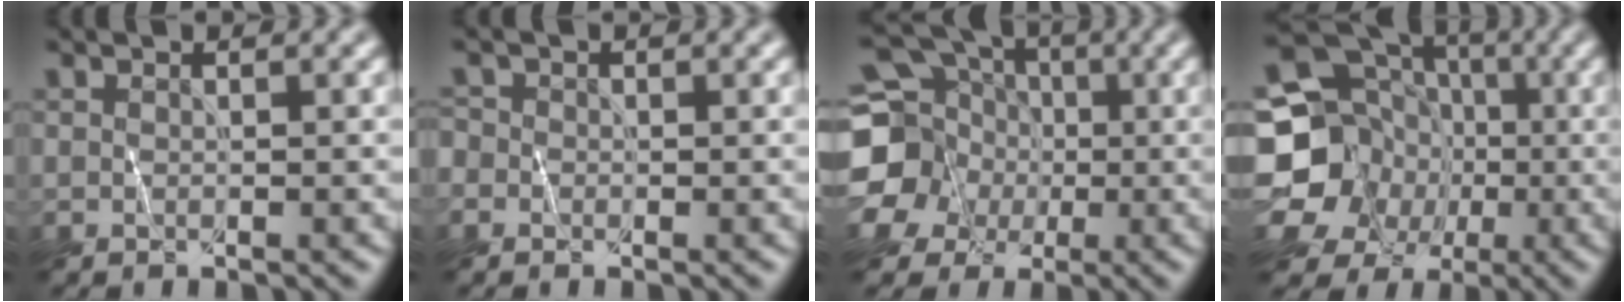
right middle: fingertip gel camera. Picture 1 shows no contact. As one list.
[{"total": 1.1, "force": [-0.4, 1.0, 0.1], "torque": [0.000, 0.000, -0.010]}, {"total": 16.2, "force": [0.1, 15.0, 6.2], "torque": [-0.187, 0.000, -0.030]}, {"total": 18.4, "force": [-2.9, 17.3, 5.6], "torque": [-0.149, -0.008, -0.071]}]